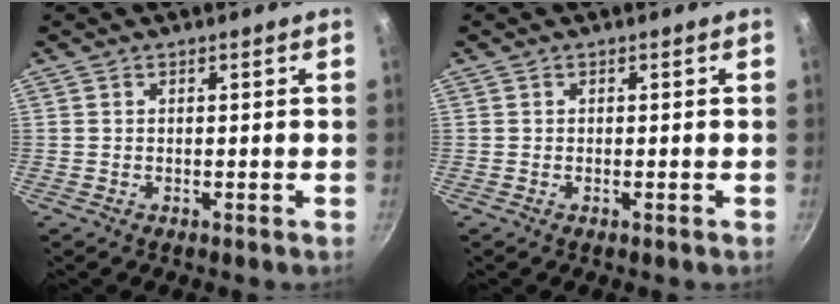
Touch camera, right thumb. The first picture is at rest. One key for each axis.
{"total": 0.5, "fx": -0.3, "fy": 0.1, "fz": 0.4, "tx": -0.009, "ty": 0.003, "tz": -0.007}